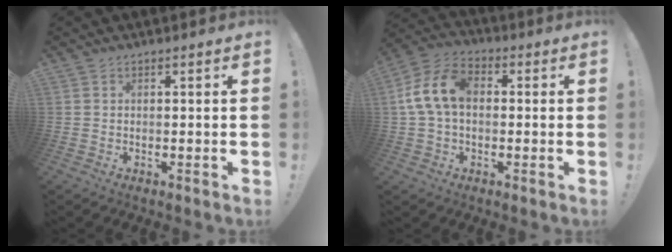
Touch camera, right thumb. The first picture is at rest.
{"total": 12.5, "force": [1.1, 8.2, 9.3], "torque": [-0.188, 0.015, 0.024]}